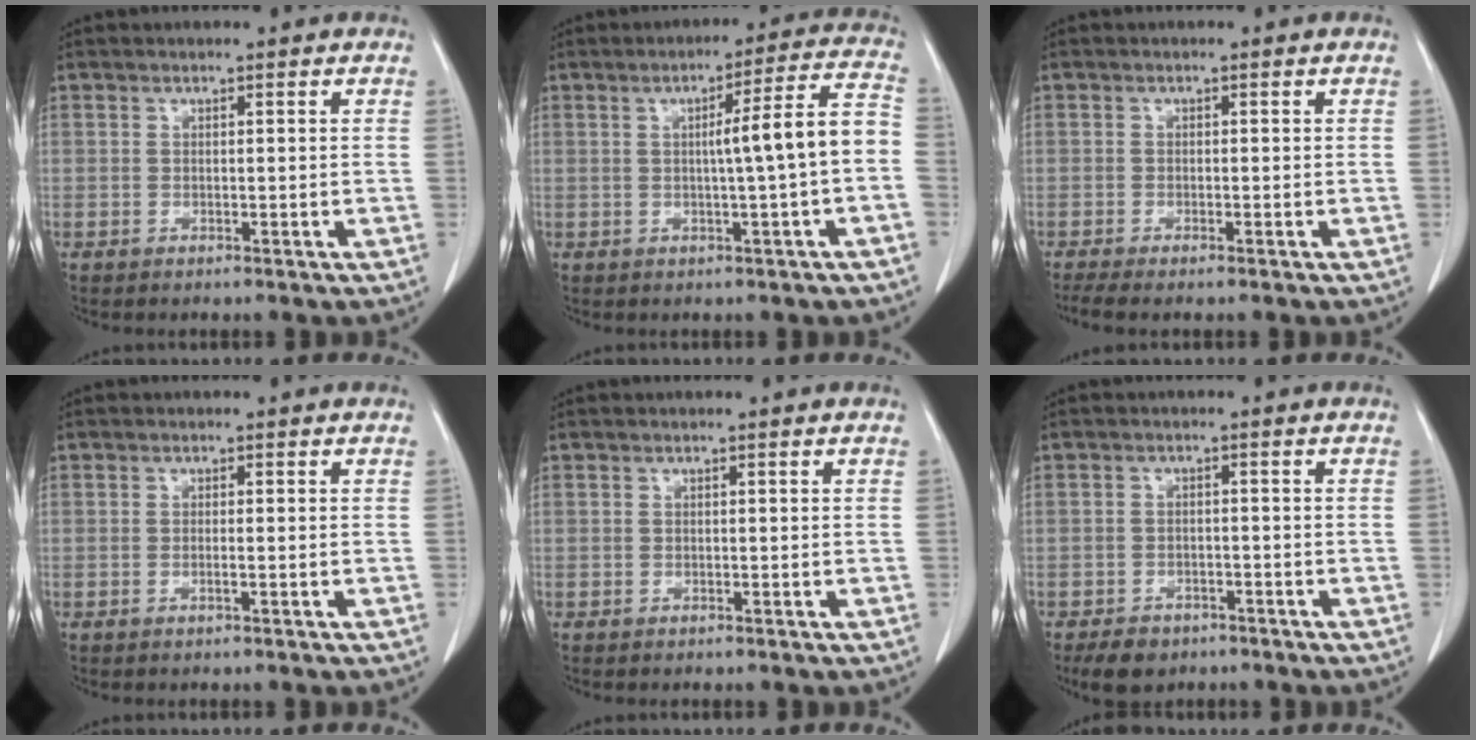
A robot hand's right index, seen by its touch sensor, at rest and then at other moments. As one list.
[{"total": 8.9, "force": [-0.7, -0.5, 8.9], "torque": [-0.123, 0.021, -0.012]}, {"total": 3.2, "force": [-2.5, 0.3, 1.9], "torque": [-0.035, -0.010, -0.042]}, {"total": 0.7, "force": [-0.3, -0.1, 0.6], "torque": [-0.013, 0.001, -0.004]}, {"total": 0.0}, {"total": 5.1, "force": [-4.0, 2.6, 1.7], "torque": [-0.026, 0.000, -0.062]}]